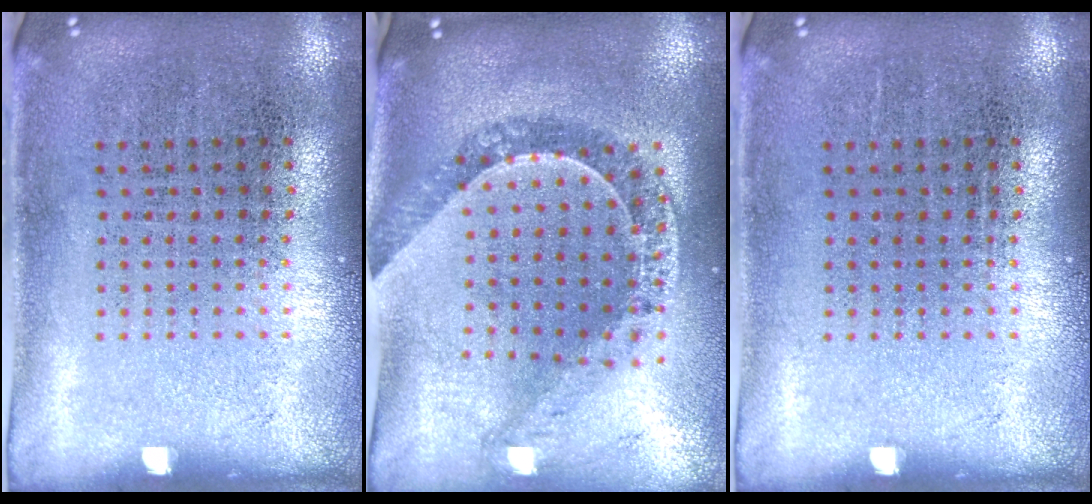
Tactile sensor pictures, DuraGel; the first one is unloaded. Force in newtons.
{"total": 1.1, "press": 1.1, "slide": 0.3}
{"total": 0.0}